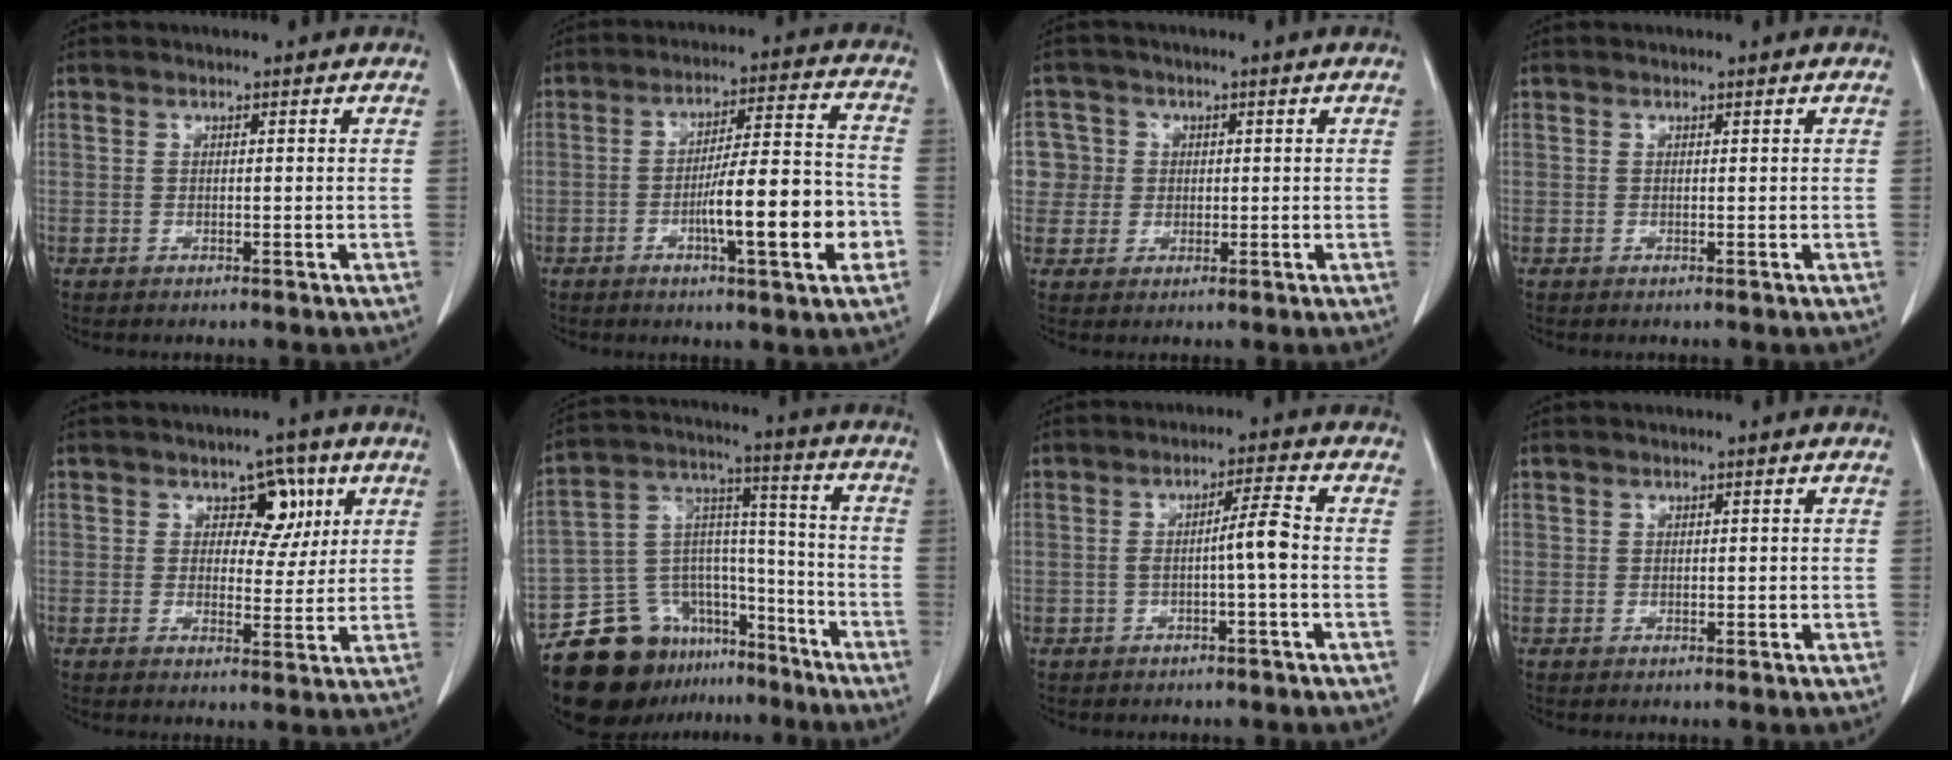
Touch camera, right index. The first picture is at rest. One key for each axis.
{"total": 13.3, "fx": -4.0, "fy": 1.3, "fz": 12.6, "tx": -0.196, "ty": 0.008, "tz": -0.061}
{"total": 5.7, "fx": 1.1, "fy": 5.6, "fz": 0.1, "tx": 0.005, "ty": 0.018, "tz": 0.023}
{"total": 0.0}
{"total": 5.6, "fx": 2.3, "fy": 3.6, "fz": 3.6, "tx": -0.035, "ty": 0.008, "tz": 0.034}
{"total": 17.4, "fx": -13.0, "fy": 10.3, "fz": 5.4, "tx": -0.083, "ty": 0.084, "tz": -0.212}
{"total": 4.0, "fx": -0.7, "fy": -0.2, "fz": 4.0, "tx": -0.066, "ty": 0.009, "tz": -0.009}
{"total": 0.5, "fx": 0.3, "fy": 0.4, "fz": 0.1, "tx": 0.003, "ty": -0.001, "tz": 0.005}